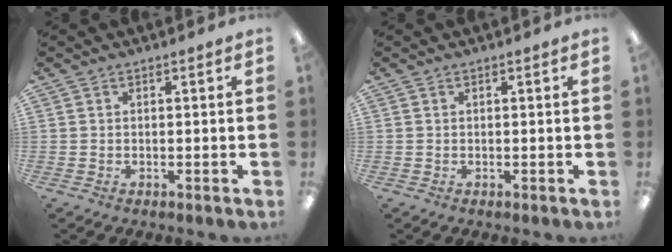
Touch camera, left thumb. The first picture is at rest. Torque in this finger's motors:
{"motor_torque": [0.05, 0.00, 0.26, 0.02, 0.01]}